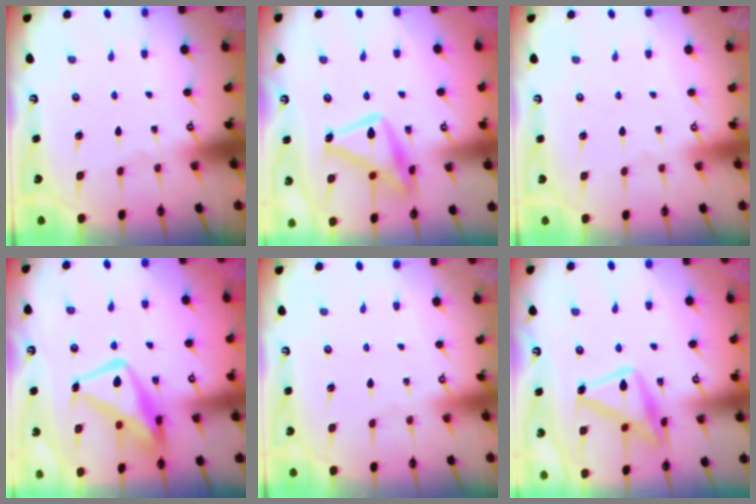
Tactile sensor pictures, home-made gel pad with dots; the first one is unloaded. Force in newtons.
{"total": 16.8, "press": 16.8, "slide": 1.0}
{"total": 4.0, "press": 4.0, "slide": 0.1}
{"total": 12.9, "press": 12.8, "slide": 1.2}
{"total": 4.0, "press": 4.0, "slide": 0.1}
{"total": 16.2, "press": 16.1, "slide": 1.1}